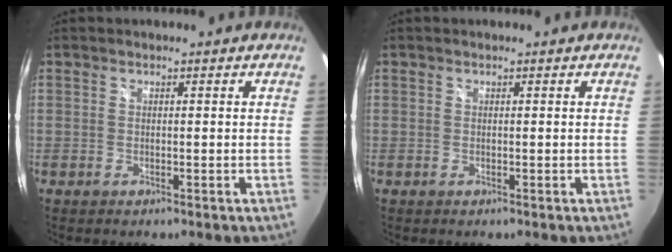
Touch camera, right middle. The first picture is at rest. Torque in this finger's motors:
{"motor_torque": [-0.03, -0.03, -0.01, 0.00]}